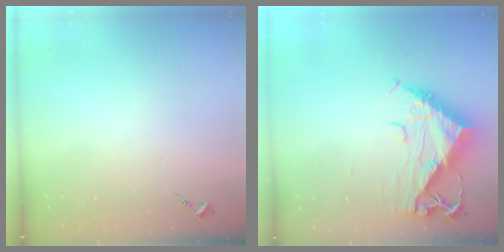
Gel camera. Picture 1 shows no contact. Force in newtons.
{"total": 13.6, "press": 13.6, "slide": 1.1}